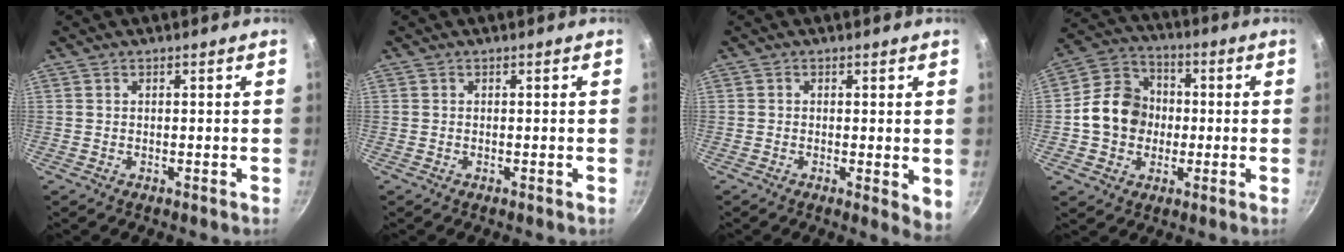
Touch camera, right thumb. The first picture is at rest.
{"total": 0.0}
{"total": 4.1, "force": [-0.1, 1.6, 3.8], "torque": [-0.047, -0.012, -0.004]}
{"total": 12.5, "force": [-0.7, 10.8, 6.3], "torque": [-0.078, 0.024, -0.029]}